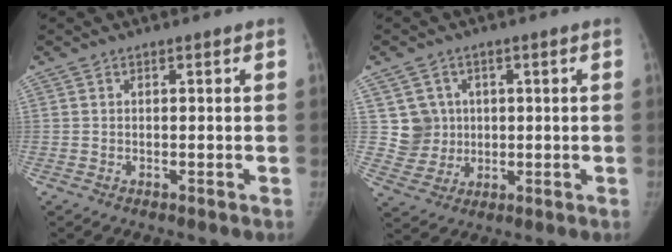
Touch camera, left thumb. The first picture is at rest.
{"total": 6.4, "force": [1.4, 6.2, 0.7], "torque": [0.017, -0.001, 0.029]}